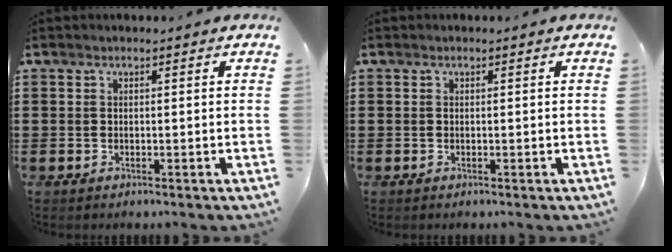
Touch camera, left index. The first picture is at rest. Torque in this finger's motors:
{"motor_torque": [0.07, -0.06, -0.02, -0.01]}